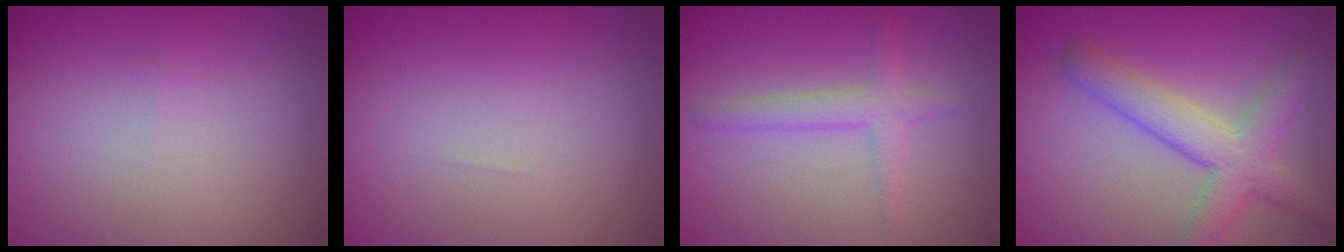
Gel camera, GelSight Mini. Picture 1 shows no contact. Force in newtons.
{"total": 0.0}
{"total": 2.3, "press": 2.3, "slide": 0.1}
{"total": 4.7, "press": 4.7, "slide": 0.2}